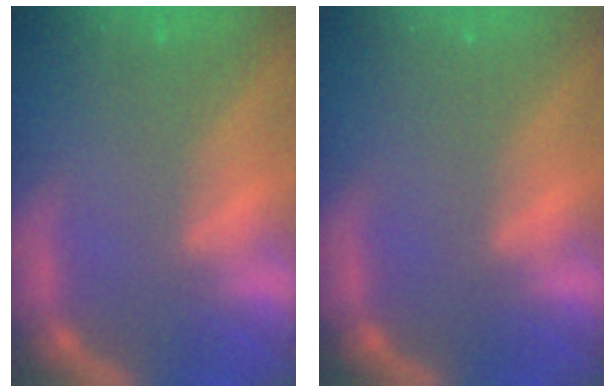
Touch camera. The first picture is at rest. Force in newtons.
{"total": 0.0}